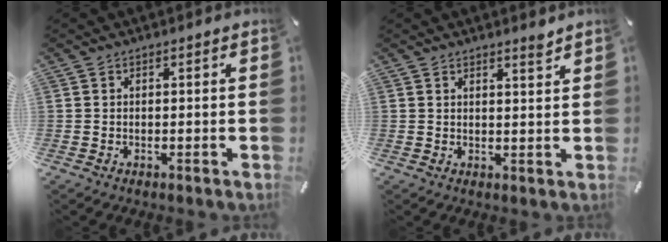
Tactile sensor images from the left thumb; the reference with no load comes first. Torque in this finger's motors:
{"motor_torque": [0.25, -0.36, 0.13, 0.02, -0.02]}